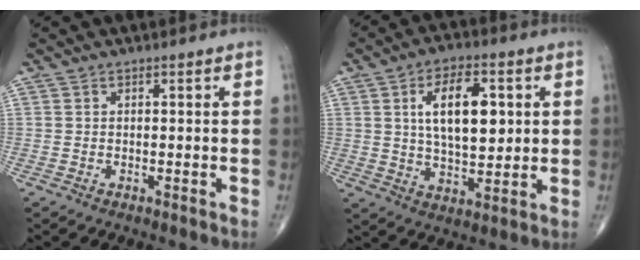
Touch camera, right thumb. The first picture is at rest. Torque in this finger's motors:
{"motor_torque": [0.49, 2.19, 0.59, -0.35, 0.07]}